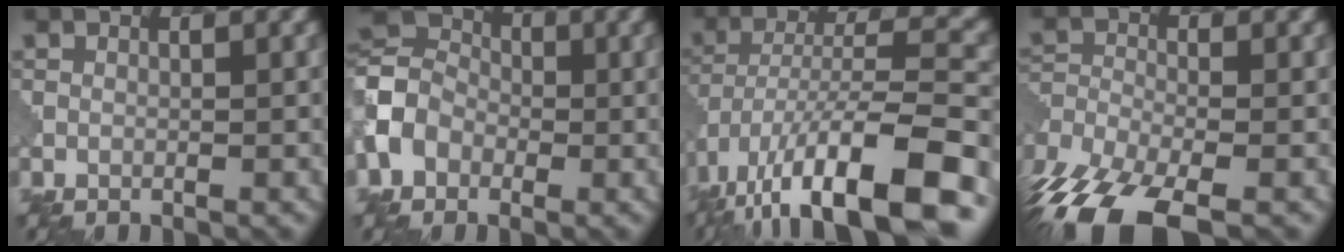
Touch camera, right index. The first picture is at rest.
{"total": 4.5, "force": [-1.8, 3.8, 1.6], "torque": [-0.043, 0.013, -0.053]}
{"total": 13.6, "force": [-8.9, 3.9, 9.6], "torque": [-0.181, 0.008, -0.148]}
{"total": 10.6, "force": [-8.5, 3.1, 5.5], "torque": [-0.125, -0.033, -0.150]}